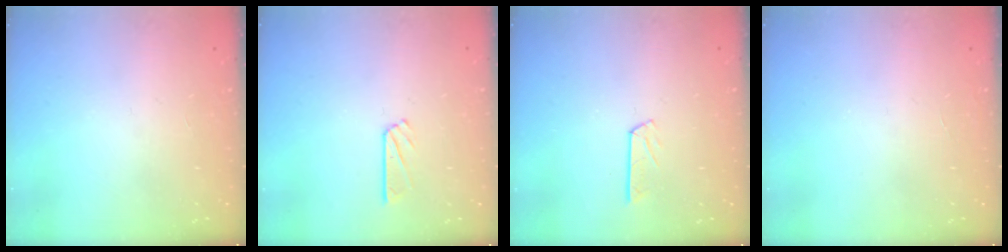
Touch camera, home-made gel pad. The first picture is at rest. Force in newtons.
{"total": 3.7, "press": 3.7, "slide": 0.3}
{"total": 4.7, "press": 4.7, "slide": 0.5}
{"total": 0.0}